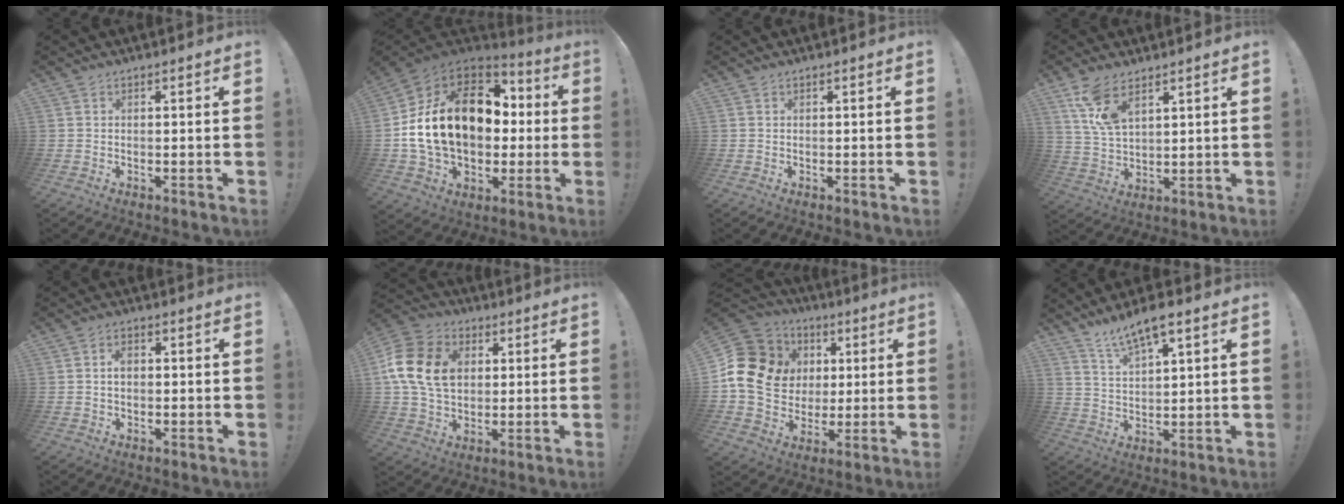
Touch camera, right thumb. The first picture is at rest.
{"total": 23.5, "force": [2.7, 16.2, 16.7], "torque": [-0.285, 0.011, 0.077]}
{"total": 0.0}
{"total": 9.9, "force": [6.1, 4.8, 6.2], "torque": [-0.115, -0.019, 0.118]}
{"total": 2.8, "force": [-0.1, 1.9, 2.1], "torque": [-0.033, 0.005, -0.004]}
{"total": 17.4, "force": [3.4, 13.1, 10.8], "torque": [-0.198, 0.001, 0.066]}
{"total": 18.1, "force": [2.9, 15.3, 9.2], "torque": [-0.172, 0.001, 0.077]}
{"total": 8.8, "force": [6.8, 1.9, 5.4], "torque": [-0.093, -0.038, 0.120]}